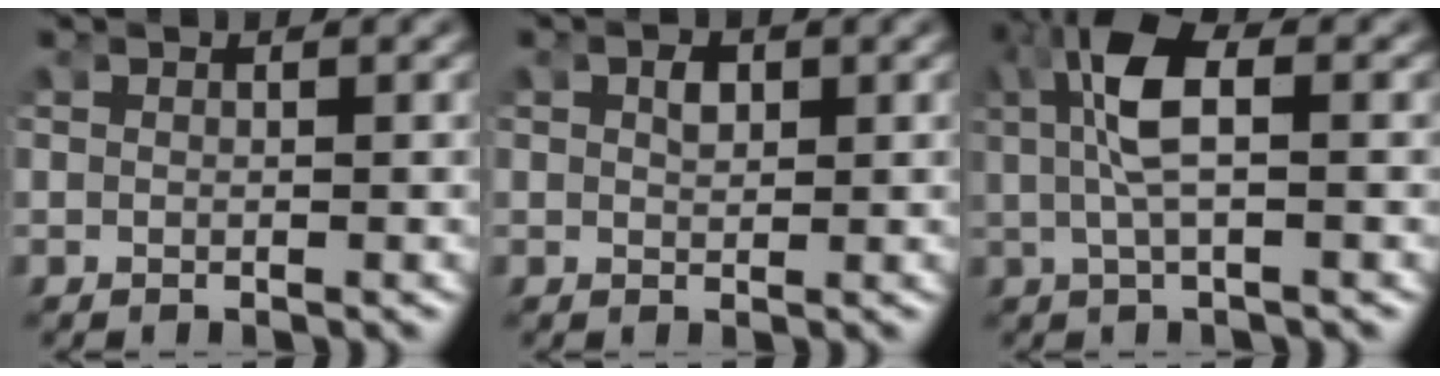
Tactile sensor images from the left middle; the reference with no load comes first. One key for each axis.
{"total": 1.3, "fx": 0.1, "fy": 1.0, "fz": 0.9, "tx": -0.019, "ty": -0.006, "tz": 0.005}
{"total": 6.3, "fx": 0.9, "fy": 2.8, "fz": 5.6, "tx": -0.120, "ty": 0.004, "tz": 0.011}